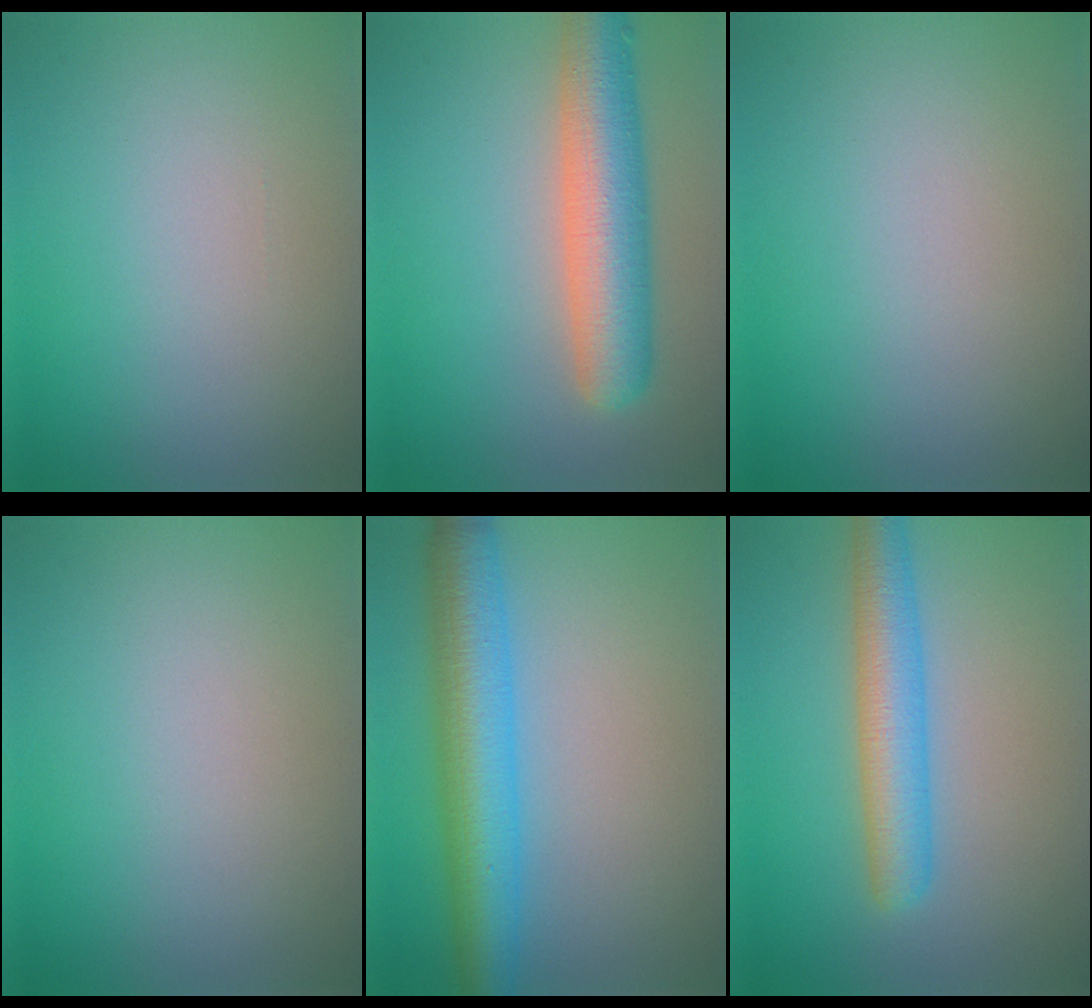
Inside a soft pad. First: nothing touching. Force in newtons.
{"total": 7.8, "press": 7.8, "slide": 0.3}
{"total": 0.0}
{"total": 0.0}
{"total": 7.8, "press": 7.8, "slide": 0.1}
{"total": 5.1, "press": 5.1, "slide": 0.1}